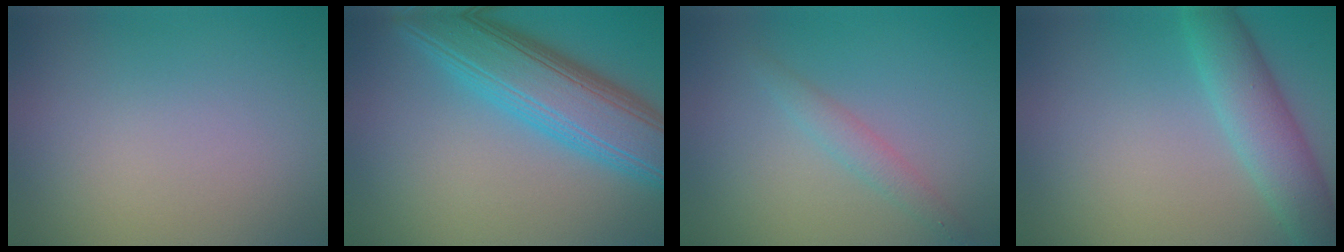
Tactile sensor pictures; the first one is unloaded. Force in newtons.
{"total": 8.7, "press": 8.7, "slide": 0.2}
{"total": 1.6, "press": 1.6, "slide": 0.1}
{"total": 4.8, "press": 4.8, "slide": 0.1}